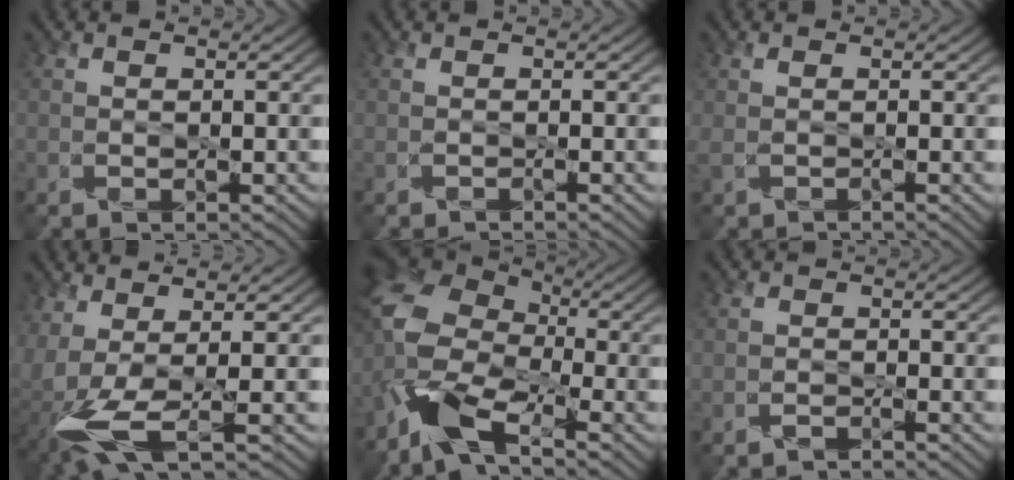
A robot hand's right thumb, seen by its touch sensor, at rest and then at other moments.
{"total": 0.0}
{"total": 1.2, "force": [0.2, 0.4, 1.1], "torque": [-0.023, 0.002, 0.004]}
{"total": 5.4, "force": [-1.0, 1.7, 5.0], "torque": [-0.111, -0.003, -0.025]}
{"total": 12.3, "force": [-6.5, 6.5, 8.1], "torque": [-0.193, -0.016, -0.143]}
{"total": 1.1, "force": [-1.0, 0.1, -0.2], "torque": [0.008, 0.001, -0.022]}